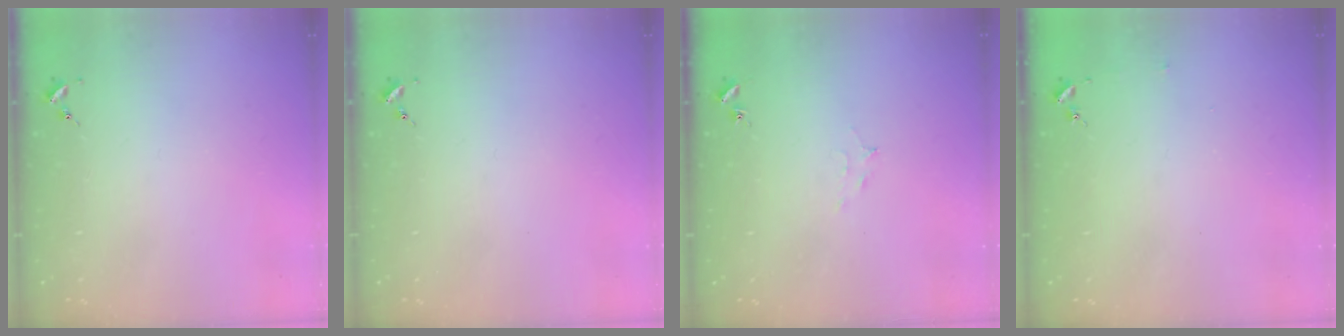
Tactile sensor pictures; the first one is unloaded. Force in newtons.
{"total": 0.0}
{"total": 5.3, "press": 5.1, "slide": 1.0}
{"total": 2.5, "press": 2.5, "slide": 0.2}